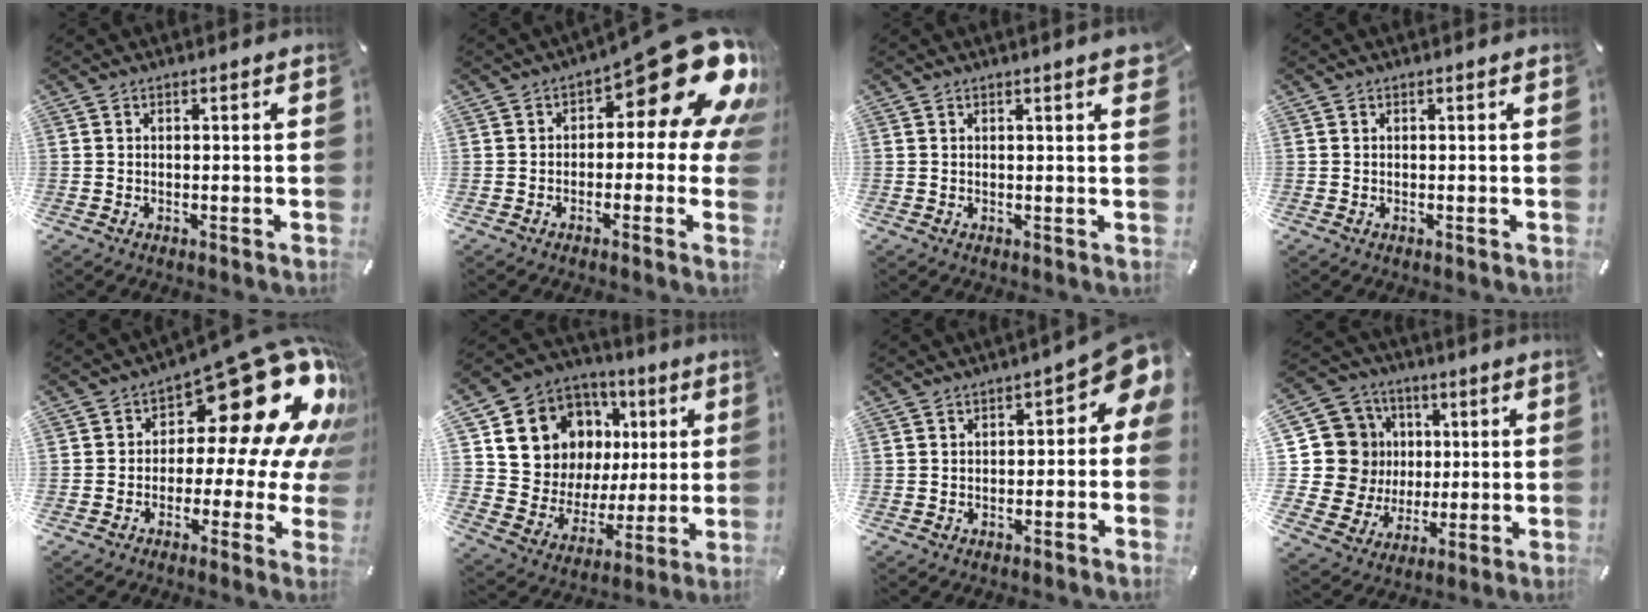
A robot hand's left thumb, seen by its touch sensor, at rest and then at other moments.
{"total": 19.9, "force": [8.8, 7.8, 16.0], "torque": [-0.201, -0.054, 0.147]}
{"total": 2.2, "force": [1.1, 0.3, 1.8], "torque": [-0.029, -0.001, 0.017]}
{"total": 0.0}
{"total": 23.2, "force": [9.9, 10.6, 18.1], "torque": [-0.250, -0.080, 0.165]}
{"total": 12.4, "force": [5.6, 10.6, 3.2], "torque": [-0.068, -0.048, 0.116]}
{"total": 6.8, "force": [1.4, 3.6, 5.6], "torque": [-0.076, -0.015, 0.019]}
{"total": 18.1, "force": [1.4, 16.9, 6.1], "torque": [-0.107, -0.007, 0.051]}